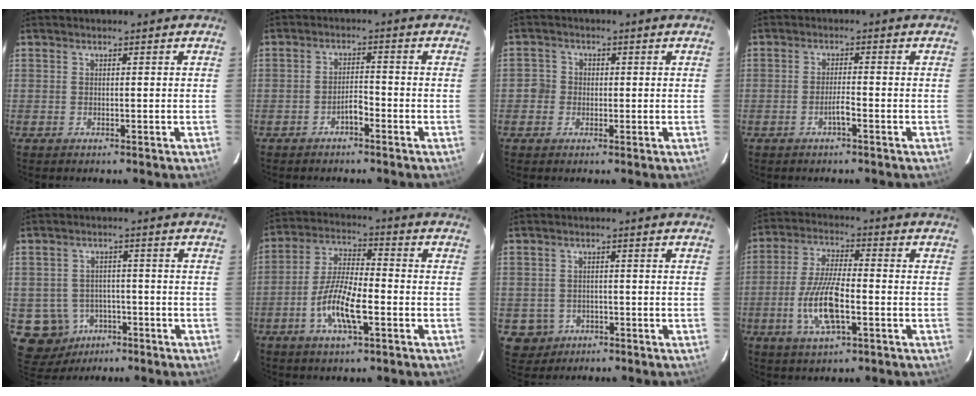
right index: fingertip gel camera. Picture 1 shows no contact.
{"total": 2.5, "force": [-1.9, 0.6, 1.6], "torque": [-0.031, 0.008, -0.032]}
{"total": 3.0, "force": [-0.8, 2.9, 0.3], "torque": [0.001, 0.011, -0.016]}
{"total": 2.3, "force": [-1.3, 0.0, 1.9], "torque": [-0.038, 0.002, -0.024]}
{"total": 8.9, "force": [-3.6, 8.0, 1.7], "torque": [-0.068, 0.020, -0.037]}
{"total": 10.7, "force": [-4.1, 3.2, 9.4], "torque": [-0.192, -0.003, -0.078]}
{"total": 4.9, "force": [-1.5, 4.6, 0.5], "torque": [-0.021, 0.011, -0.013]}
{"total": 11.4, "force": [-3.5, 3.4, 10.3], "torque": [-0.212, -0.004, -0.067]}